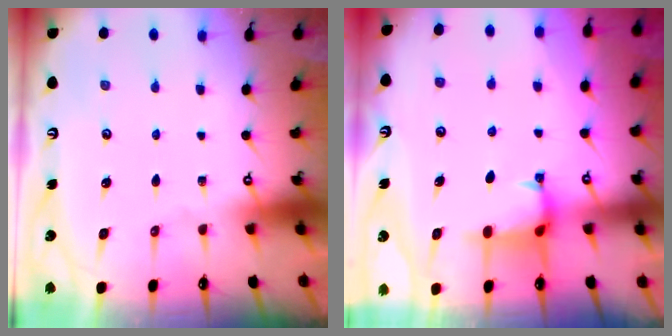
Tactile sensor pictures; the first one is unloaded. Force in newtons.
{"total": 1.3, "press": 1.2, "slide": 0.3}